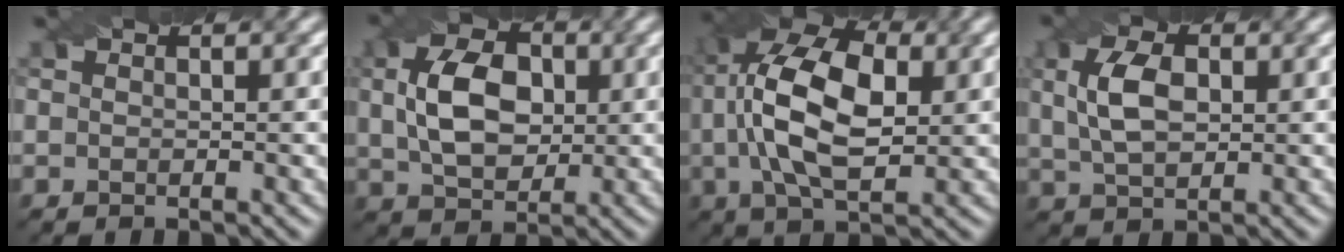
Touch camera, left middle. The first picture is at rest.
{"total": 6.9, "force": [0.8, 4.6, 5.1], "torque": [-0.103, 0.007, 0.014]}
{"total": 11.5, "force": [1.4, 5.8, 9.8], "torque": [-0.196, 0.020, 0.017]}
{"total": 4.8, "force": [0.9, 2.8, 3.8], "torque": [-0.086, 0.006, 0.018]}